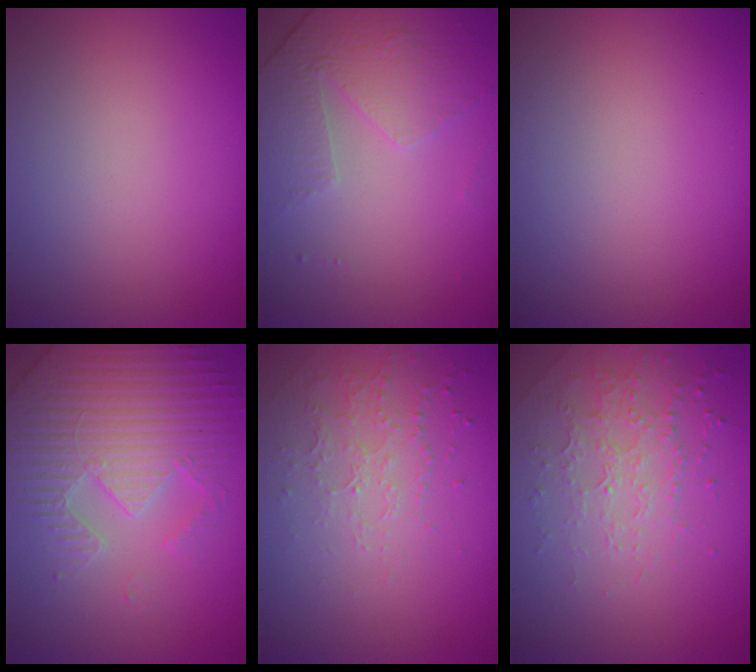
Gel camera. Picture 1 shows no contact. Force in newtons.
{"total": 4.7, "press": 3.1, "slide": 3.6}
{"total": 0.0}
{"total": 5.3, "press": 5.1, "slide": 1.5}
{"total": 1.5, "press": 1.2, "slide": 0.9}
{"total": 2.1, "press": 1.9, "slide": 0.9}